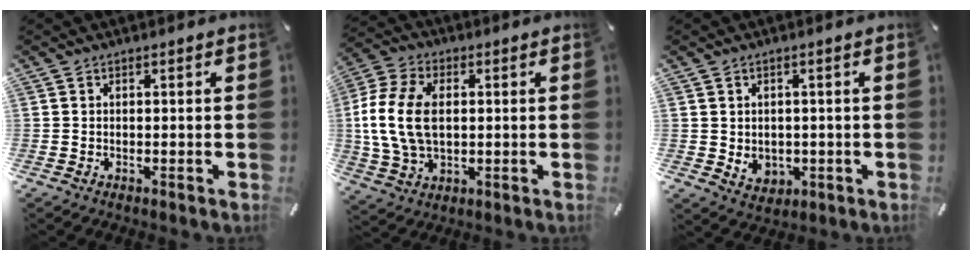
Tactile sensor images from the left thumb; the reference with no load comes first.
{"total": 13.9, "force": [0.5, 9.6, 10.1], "torque": [-0.233, 0.009, 0.011]}
{"total": 4.1, "force": [0.0, 3.8, 1.5], "torque": [-0.020, -0.002, -0.001]}